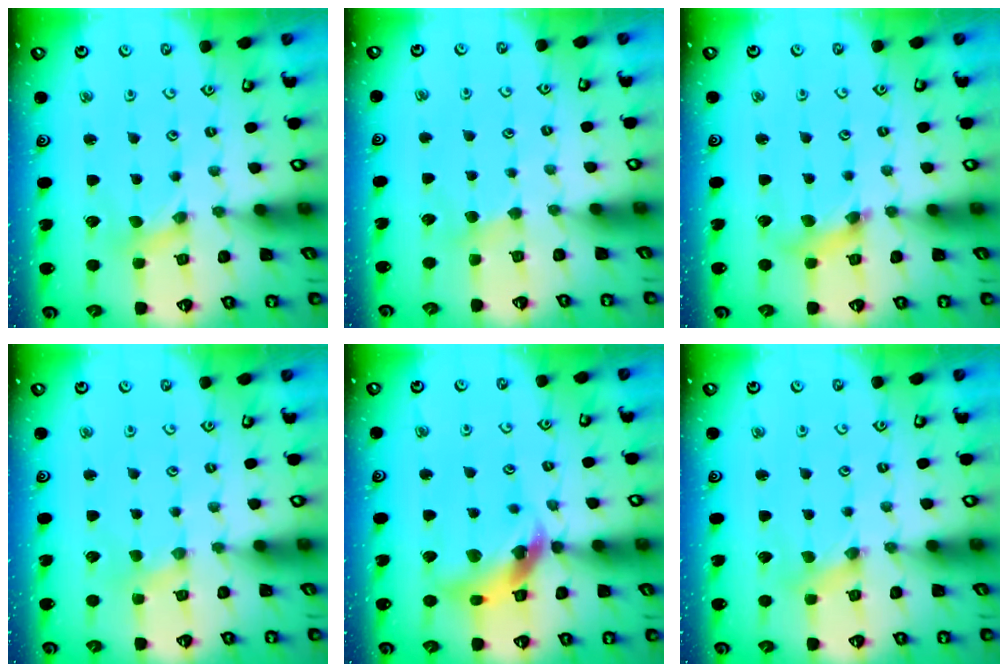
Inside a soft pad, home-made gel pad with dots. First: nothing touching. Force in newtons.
{"total": 2.5, "press": 2.5, "slide": 0.4}
{"total": 5.2, "press": 5.2, "slide": 0.6}
{"total": 1.3, "press": 1.3, "slide": 0.3}
{"total": 13.8, "press": 13.7, "slide": 1.6}
{"total": 0.0}